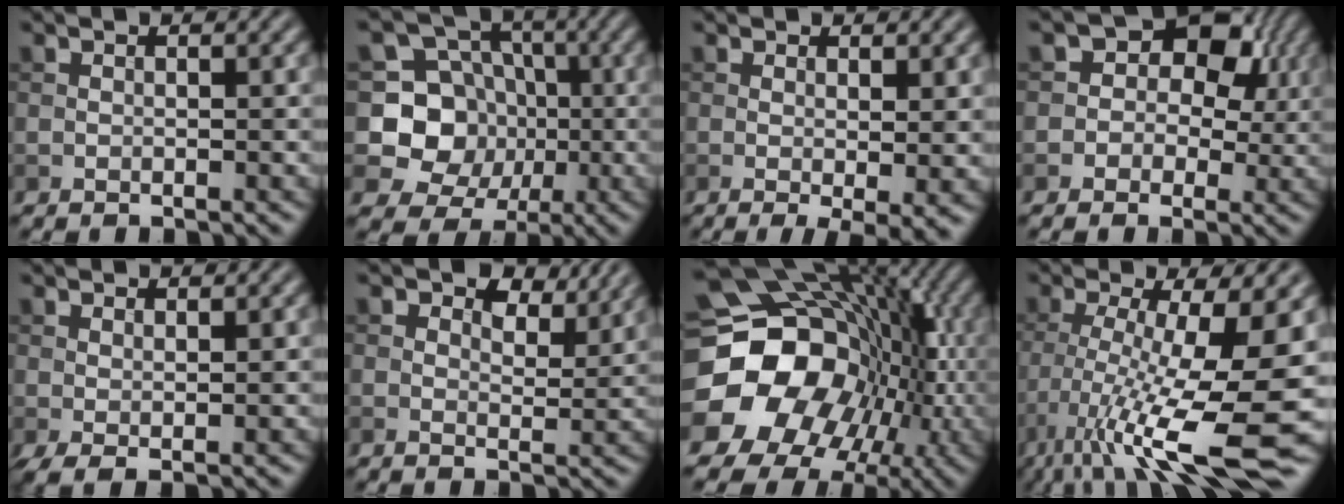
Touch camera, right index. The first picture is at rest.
{"total": 6.9, "force": [-0.6, 6.3, 2.7], "torque": [-0.033, -0.002, -0.033]}
{"total": 3.3, "force": [-0.2, 0.5, 3.2], "torque": [-0.047, -0.011, 0.000]}
{"total": 6.7, "force": [1.5, 5.4, 3.6], "torque": [-0.022, 0.020, -0.005]}
{"total": 1.8, "force": [0.4, 0.4, 1.7], "torque": [-0.040, -0.002, 0.008]}
{"total": 4.9, "force": [3.3, 2.3, 2.8], "torque": [-0.045, -0.005, 0.043]}
{"total": 20.8, "force": [-3.6, 18.2, 9.4], "torque": [-0.159, -0.012, -0.093]}
{"total": 13.1, "force": [-4.7, 3.1, 11.8], "torque": [-0.217, -0.020, -0.075]}